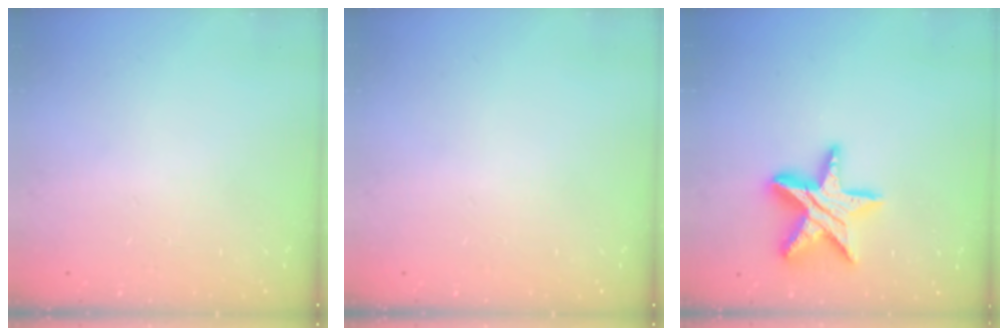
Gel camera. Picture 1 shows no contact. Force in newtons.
{"total": 0.0}
{"total": 15.8, "press": 15.7, "slide": 1.0}